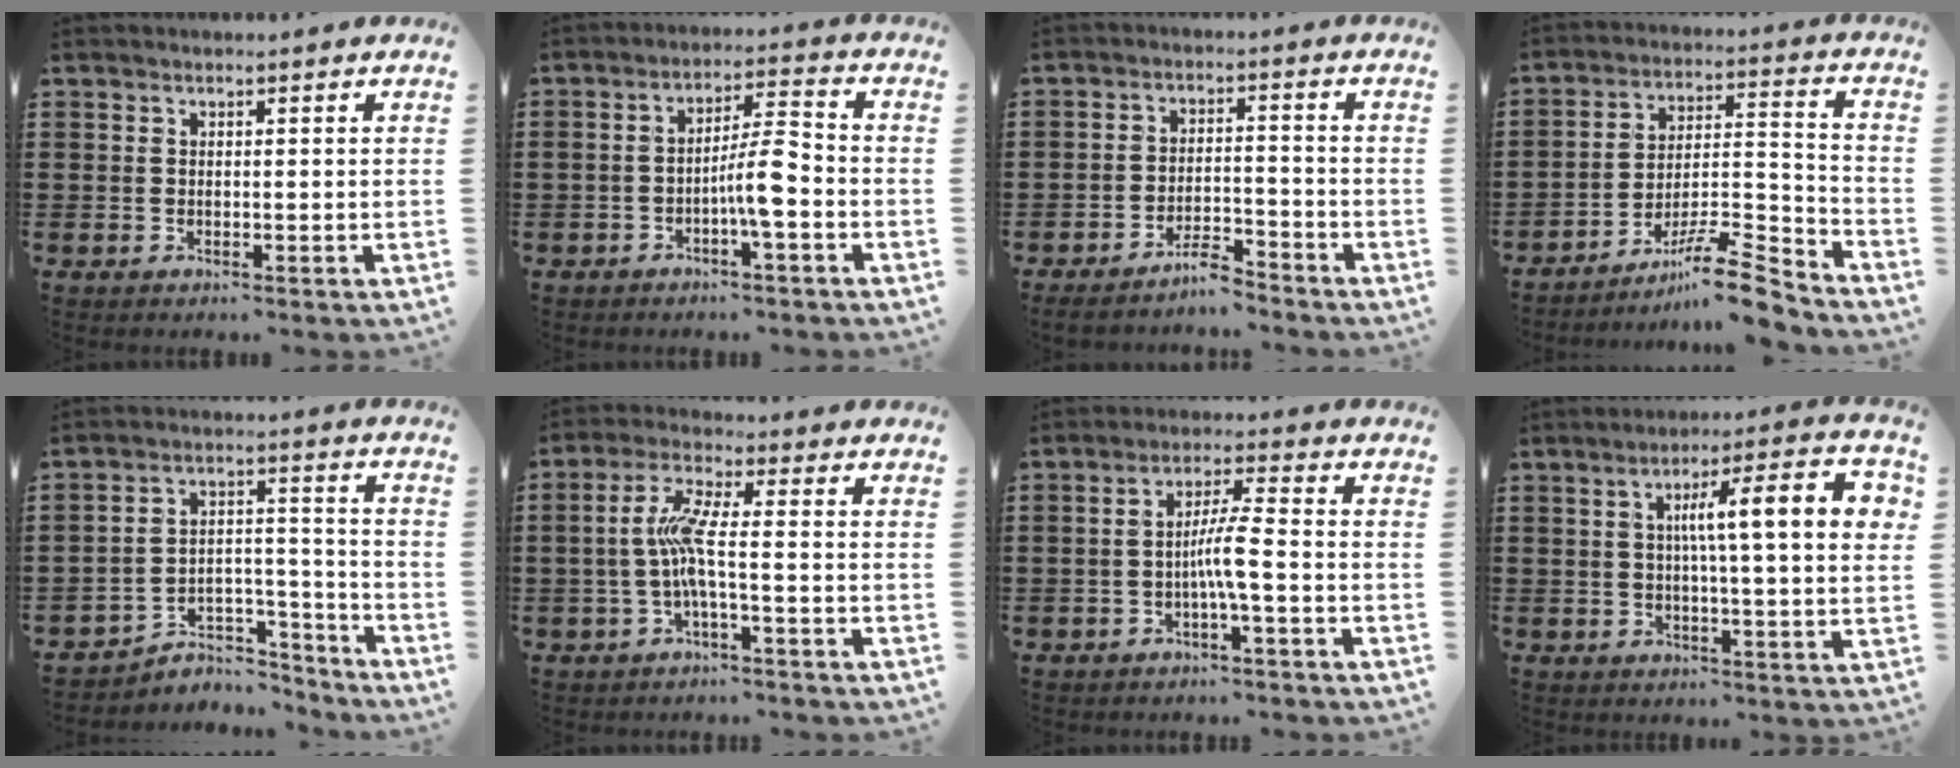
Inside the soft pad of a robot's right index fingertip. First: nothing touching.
{"total": 6.5, "force": [-2.3, 1.0, 6.0], "torque": [-0.104, 0.009, -0.044]}
{"total": 4.5, "force": [-4.2, 0.5, 1.4], "torque": [-0.032, 0.004, -0.082]}
{"total": 11.0, "force": [-9.0, 1.4, 6.2], "torque": [-0.084, 0.033, -0.167]}
{"total": 4.8, "force": [-4.1, 2.3, 1.1], "torque": [-0.024, 0.012, -0.082]}
{"total": 6.4, "force": [-1.1, 0.6, 6.2], "torque": [-0.142, -0.011, -0.033]}
{"total": 5.2, "force": [-1.5, 0.0, 5.0], "torque": [-0.098, -0.003, -0.034]}
{"total": 11.4, "force": [2.3, 1.5, 11.1], "torque": [-0.190, 0.004, 0.030]}